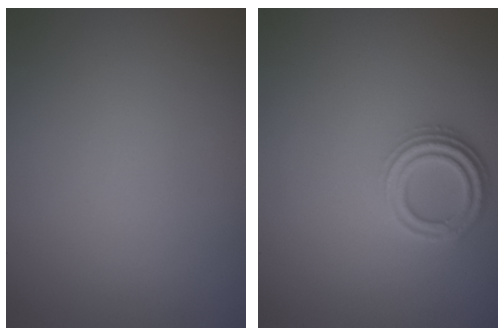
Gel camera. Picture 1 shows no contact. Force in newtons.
{"total": 3.4, "press": 2.7, "slide": 2.1}